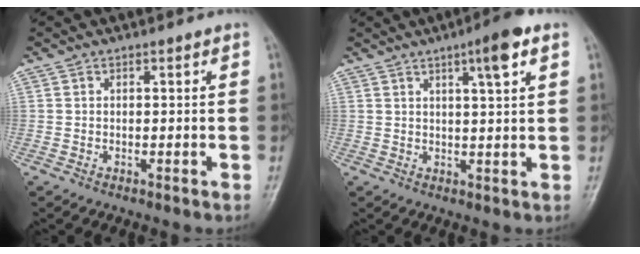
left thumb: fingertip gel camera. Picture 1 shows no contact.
{"total": 6.3, "force": [3.3, 0.9, 5.4], "torque": [-0.080, -0.008, 0.047]}